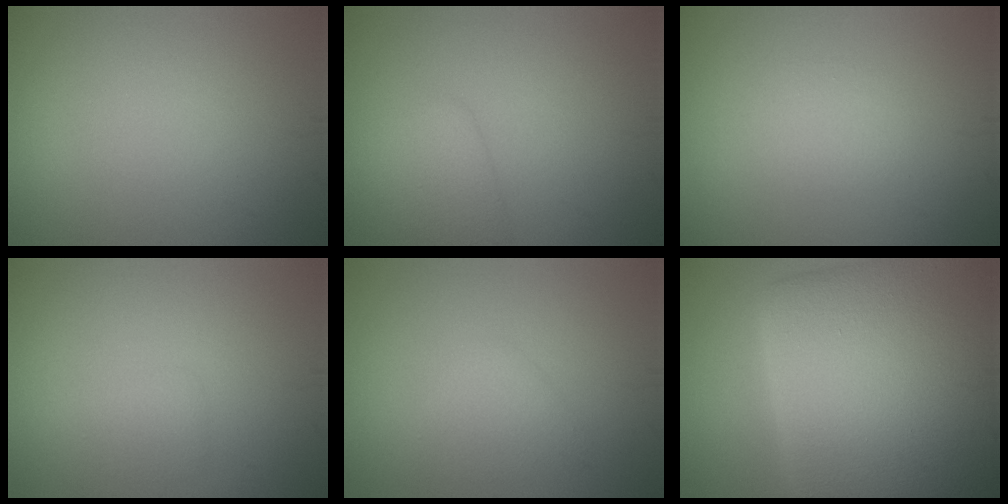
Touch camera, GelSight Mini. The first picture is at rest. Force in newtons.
{"total": 2.6, "press": 2.6, "slide": 0.0}
{"total": 1.1, "press": 1.1, "slide": 0.1}
{"total": 1.2, "press": 1.2, "slide": 0.1}
{"total": 1.9, "press": 1.8, "slide": 0.1}
{"total": 20.5, "press": 20.5, "slide": 0.6}